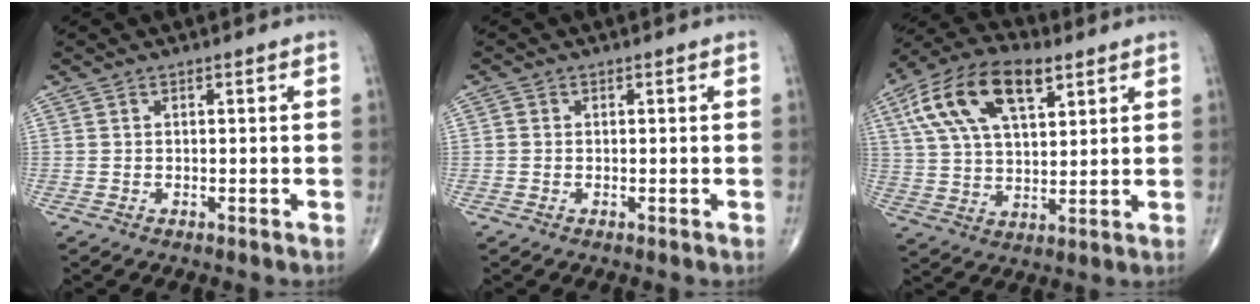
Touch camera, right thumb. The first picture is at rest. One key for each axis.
{"total": 0.7, "fx": -0.1, "fy": 0.6, "fz": 0.2, "tx": -0.002, "ty": 0.001, "tz": -0.004}
{"total": 17.4, "fx": 7.8, "fy": 8.6, "fz": 13.0, "tx": -0.232, "ty": 0.001, "tz": 0.138}